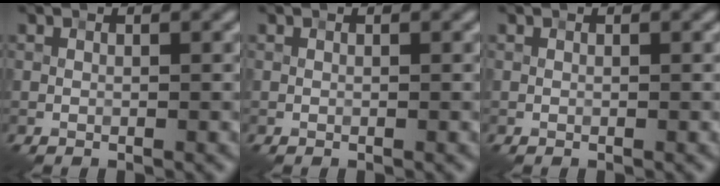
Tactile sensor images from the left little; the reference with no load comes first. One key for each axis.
{"total": 0.0}
{"total": 0.0}